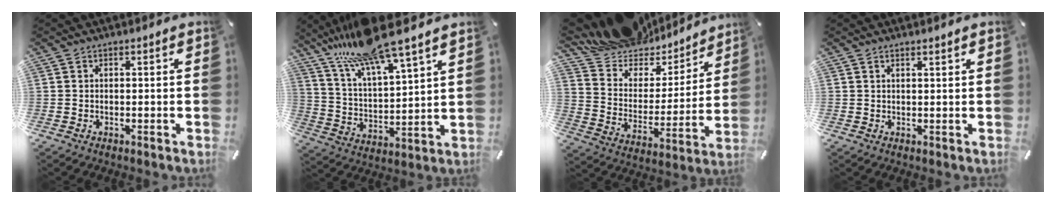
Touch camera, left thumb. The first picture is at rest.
{"total": 15.8, "force": [13.9, 2.3, 7.2], "torque": [-0.167, -0.085, 0.246]}
{"total": 14.1, "force": [12.7, 6.1, 0.5], "torque": [-0.026, -0.129, 0.225]}
{"total": 1.0, "force": [0.9, 0.1, 0.5], "torque": [-0.010, -0.002, 0.016]}